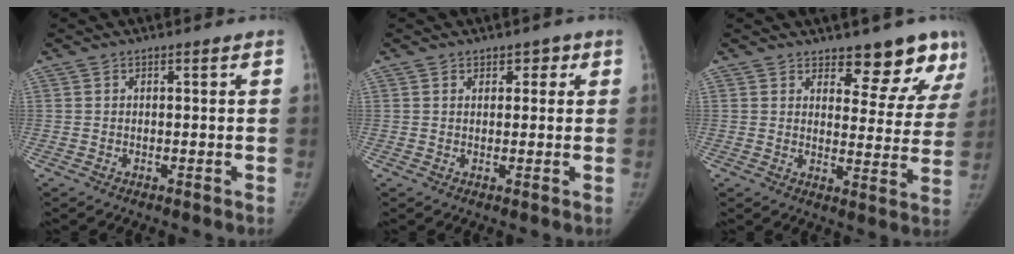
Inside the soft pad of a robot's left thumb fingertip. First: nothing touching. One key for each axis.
{"total": 2.7, "fx": 1.3, "fy": 1.9, "fz": 1.4, "tx": 0.004, "ty": -0.004, "tz": 0.016}
{"total": 11.2, "fx": 9.0, "fy": 4.6, "fz": 4.9, "tx": -0.008, "ty": -0.062, "tz": 0.103}